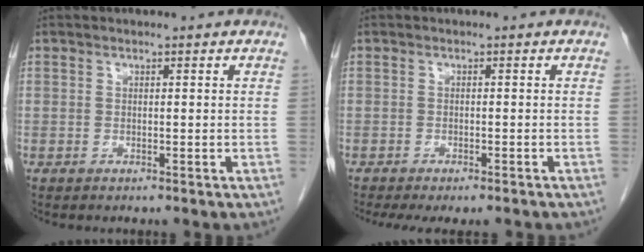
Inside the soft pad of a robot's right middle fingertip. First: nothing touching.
{"total": 7.3, "force": [-6.1, 1.7, 3.6], "torque": [-0.044, -0.005, -0.083]}